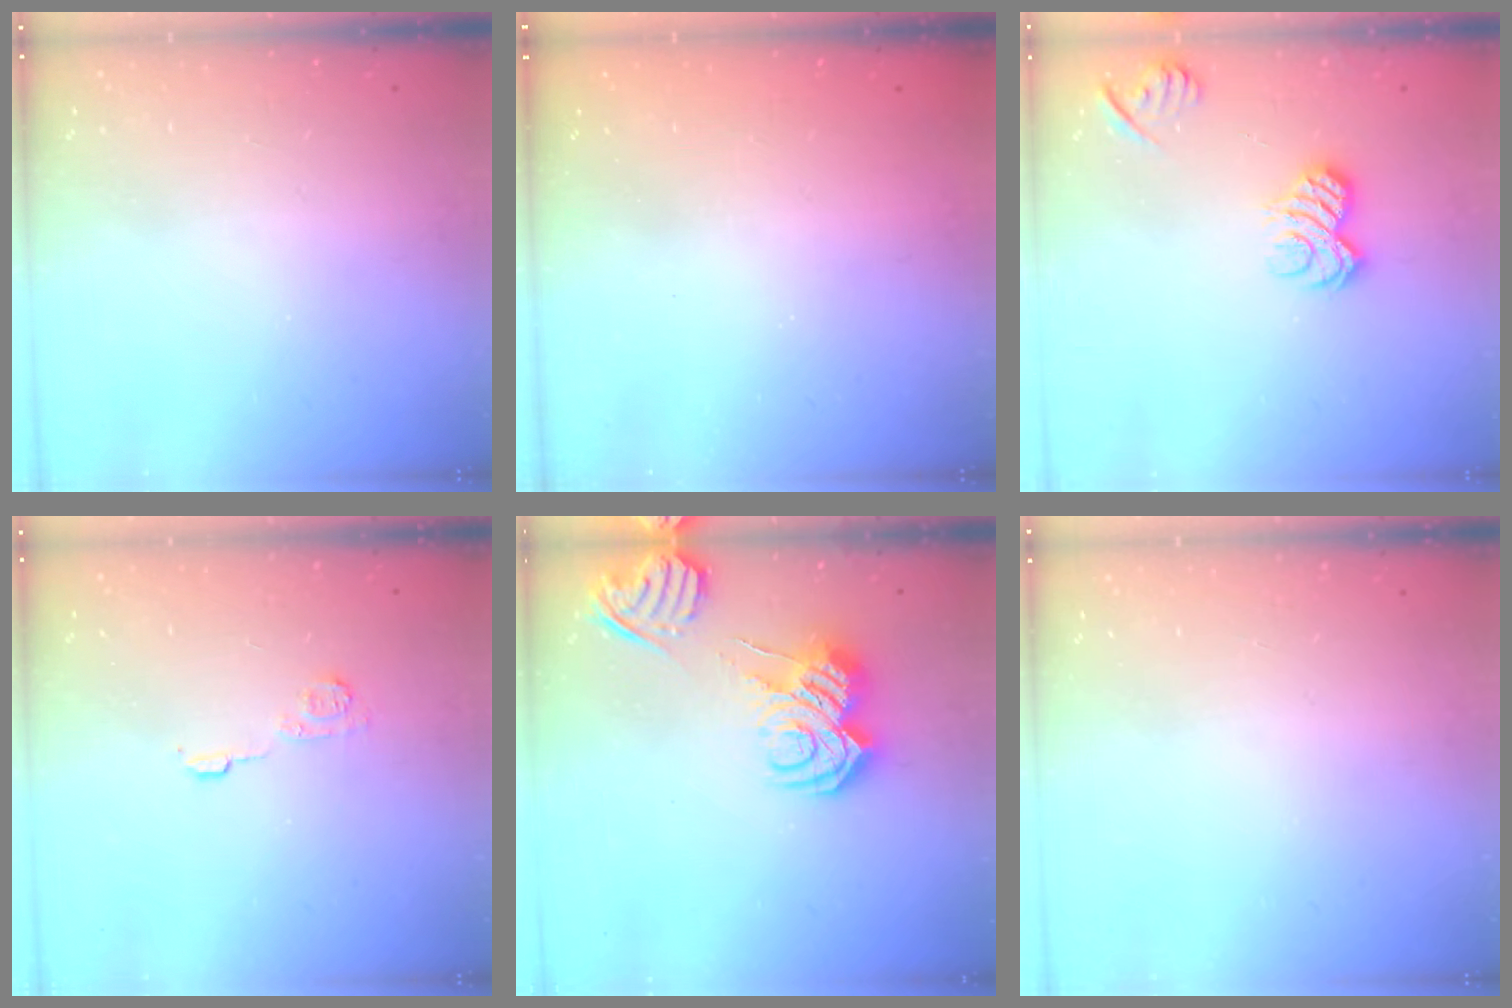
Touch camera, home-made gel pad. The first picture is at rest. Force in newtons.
{"total": 2.5, "press": 2.4, "slide": 0.7}
{"total": 8.7, "press": 8.7, "slide": 0.3}
{"total": 6.0, "press": 6.0, "slide": 0.4}
{"total": 13.6, "press": 13.6, "slide": 1.5}
{"total": 0.0}